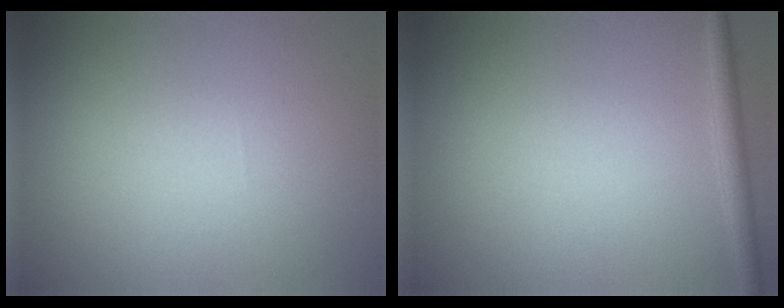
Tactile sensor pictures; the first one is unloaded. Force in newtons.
{"total": 1.5, "press": 1.5, "slide": 0.1}